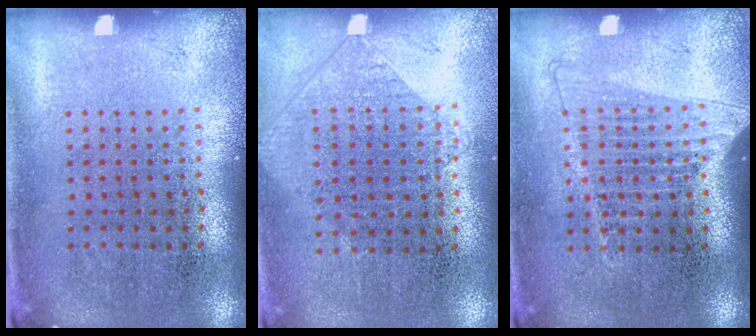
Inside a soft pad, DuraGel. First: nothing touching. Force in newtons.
{"total": 0.9, "press": 0.8, "slide": 0.3}
{"total": 1.2, "press": 1.1, "slide": 0.5}